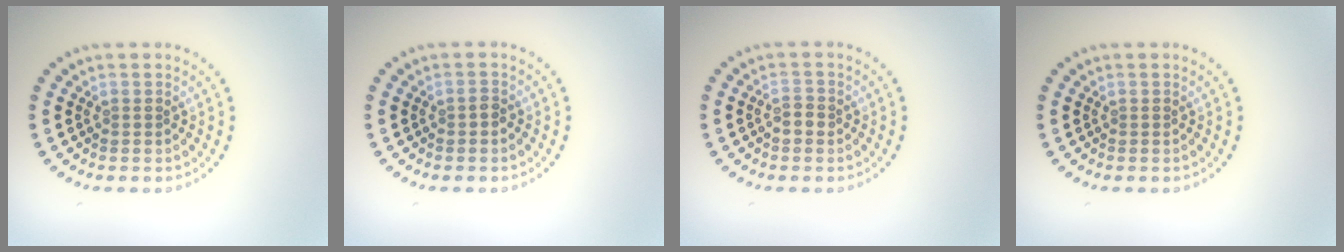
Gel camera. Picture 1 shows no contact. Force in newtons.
{"total": 0.8, "press": 0.8, "slide": 0.1}
{"total": 1.2, "press": 1.2, "slide": 0.2}
{"total": 0.0}